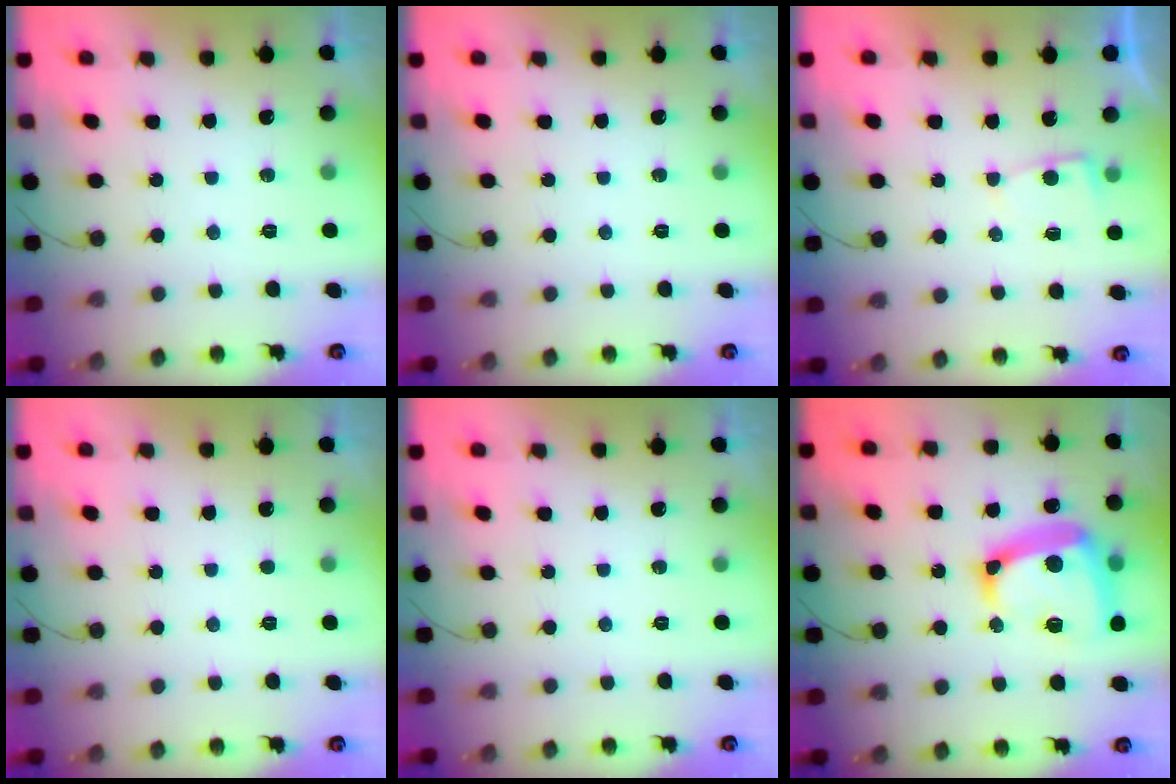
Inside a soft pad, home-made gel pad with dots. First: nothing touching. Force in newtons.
{"total": 0.0}
{"total": 2.4, "press": 2.4, "slide": 0.4}
{"total": 1.6, "press": 1.6, "slide": 0.2}
{"total": 0.0}
{"total": 17.0, "press": 16.9, "slide": 2.1}